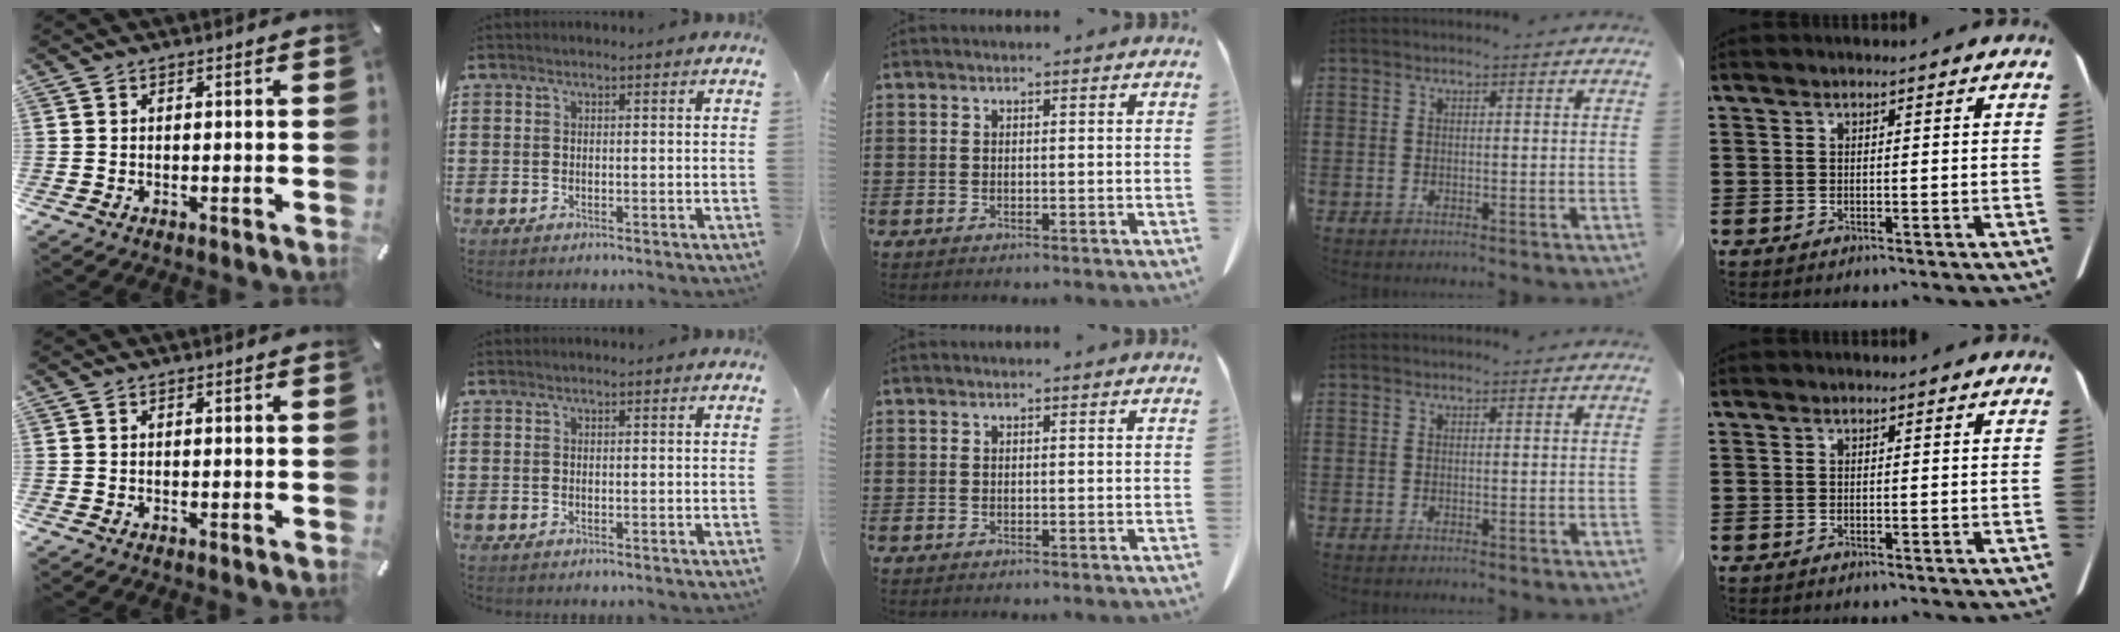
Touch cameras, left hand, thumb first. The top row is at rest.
{}